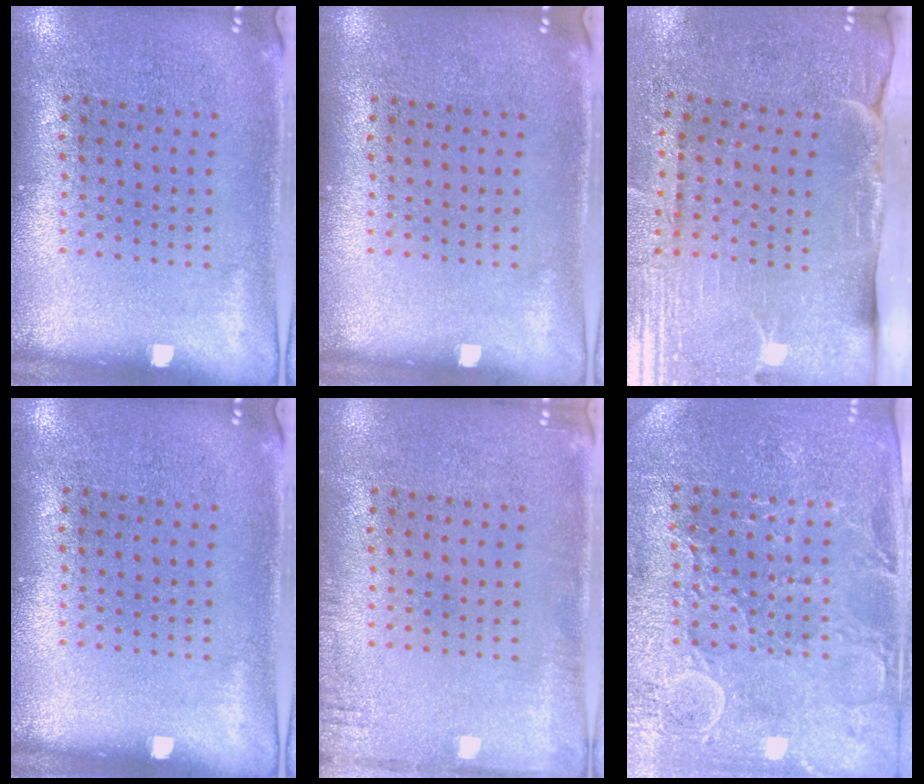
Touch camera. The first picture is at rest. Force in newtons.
{"total": 0.0}
{"total": 4.5, "press": 3.8, "slide": 2.4}
{"total": 0.0}
{"total": 1.4, "press": 1.4, "slide": 0.1}
{"total": 3.4, "press": 3.4, "slide": 0.7}